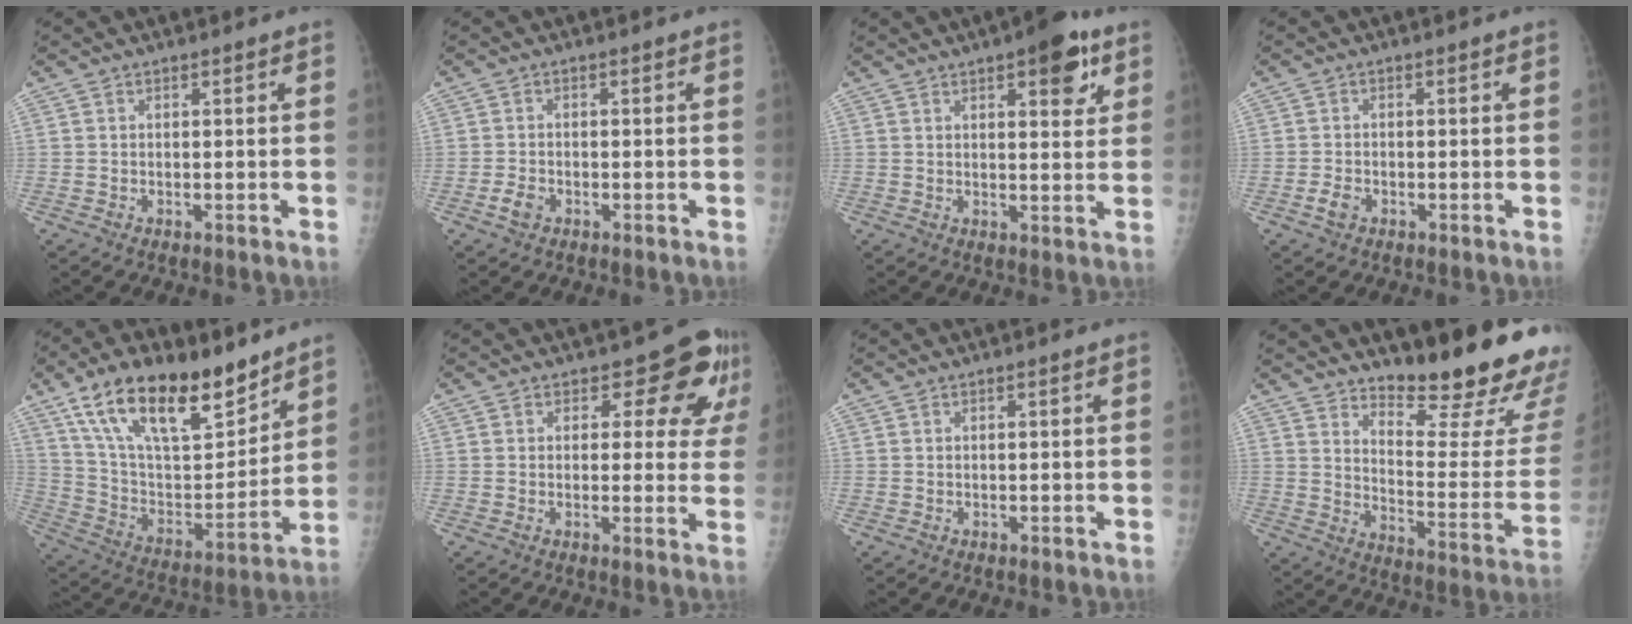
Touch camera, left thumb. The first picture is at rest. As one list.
[{"total": 2.4, "force": [-1.2, 1.7, 1.3], "torque": [-0.023, 0.003, -0.023]}, {"total": 8.5, "force": [4.4, 3.3, 6.4], "torque": [-0.062, -0.015, 0.053]}, {"total": 2.1, "force": [-1.0, 1.5, 1.2], "torque": [-0.019, 0.002, -0.020]}, {"total": 24.1, "force": [15.9, 10.2, 15.0], "torque": [-0.224, -0.049, 0.281]}, {"total": 7.9, "force": [4.4, 5.1, 4.1], "torque": [-0.008, -0.018, 0.037]}, {"total": 0.0}, {"total": 21.2, "force": [16.5, 3.9, 12.6], "torque": [-0.150, -0.144, 0.232]}]